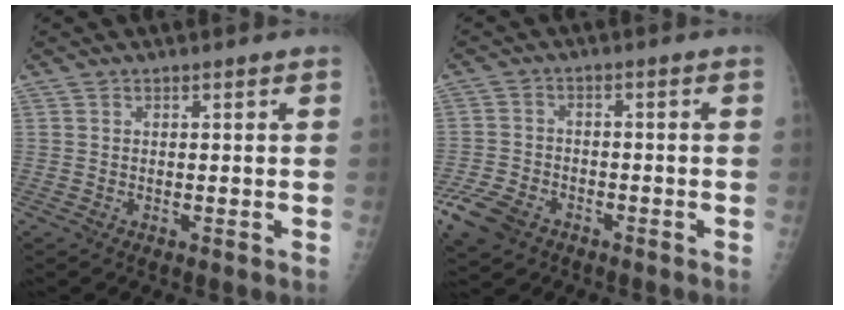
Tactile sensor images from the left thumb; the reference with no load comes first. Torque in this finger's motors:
{"motor_torque": [0.39, 0.61, 0.47, 0.81, 0.05]}